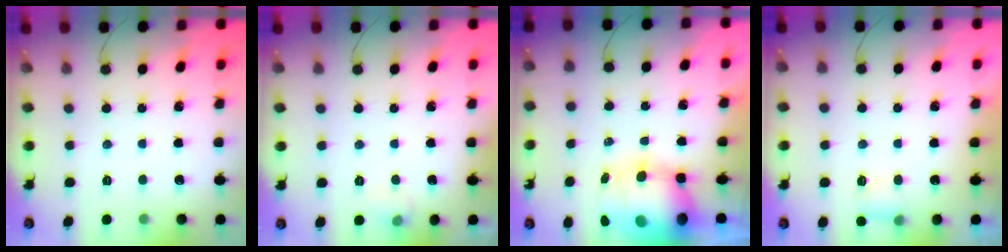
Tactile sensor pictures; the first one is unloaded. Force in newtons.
{"total": 4.6, "press": 4.3, "slide": 1.7}
{"total": 14.4, "press": 14.0, "slide": 3.7}
{"total": 3.8, "press": 3.5, "slide": 1.3}